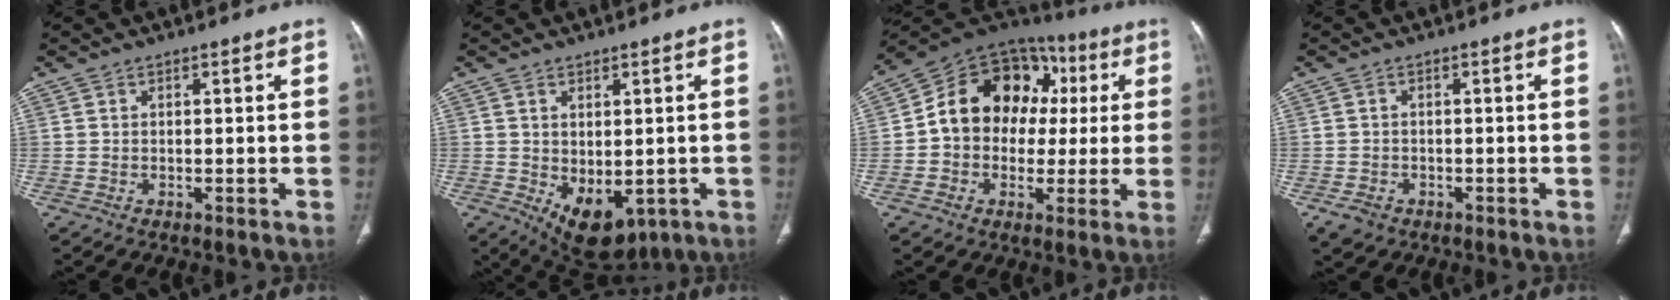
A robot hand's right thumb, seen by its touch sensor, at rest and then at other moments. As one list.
[{"total": 10.2, "force": [-2.7, 6.0, 7.7], "torque": [-0.100, -0.002, -0.016]}, {"total": 18.2, "force": [2.1, 14.4, 10.9], "torque": [-0.127, 0.047, 0.026]}, {"total": 3.2, "force": [-1.7, 2.3, 1.3], "torque": [-0.024, 0.003, -0.023]}]